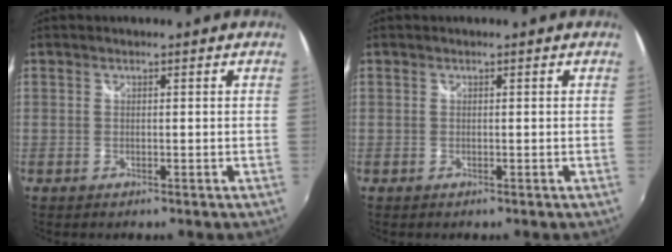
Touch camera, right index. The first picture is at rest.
{"total": 0.0}